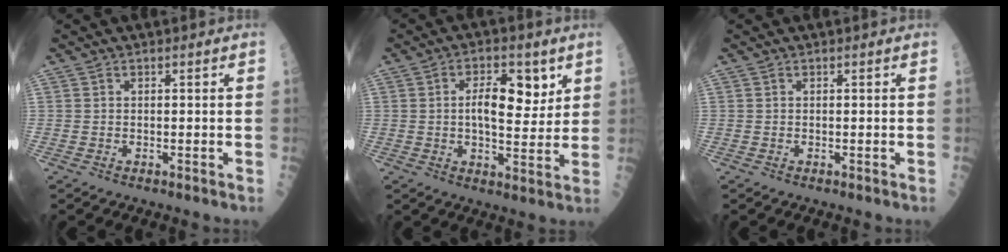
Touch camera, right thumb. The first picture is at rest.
{"total": 9.3, "force": [2.7, 4.3, 7.8], "torque": [-0.093, -0.012, 0.040]}
{"total": 0.0}